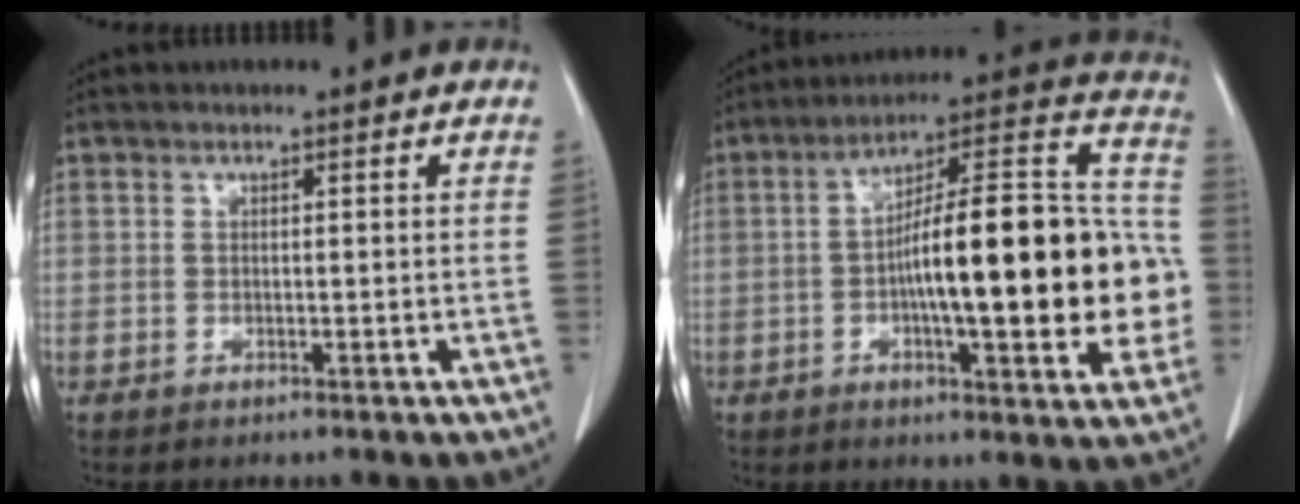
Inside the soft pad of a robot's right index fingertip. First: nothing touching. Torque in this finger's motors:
{"motor_torque": [2.14, 0.00, 1.05, 0.21]}